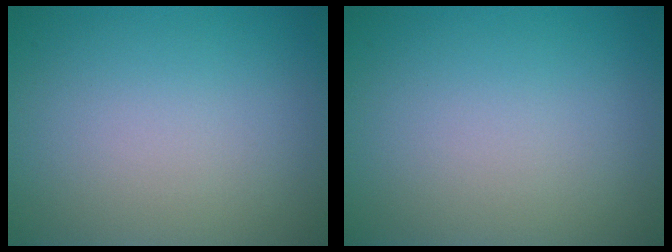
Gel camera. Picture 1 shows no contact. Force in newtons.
{"total": 0.0}